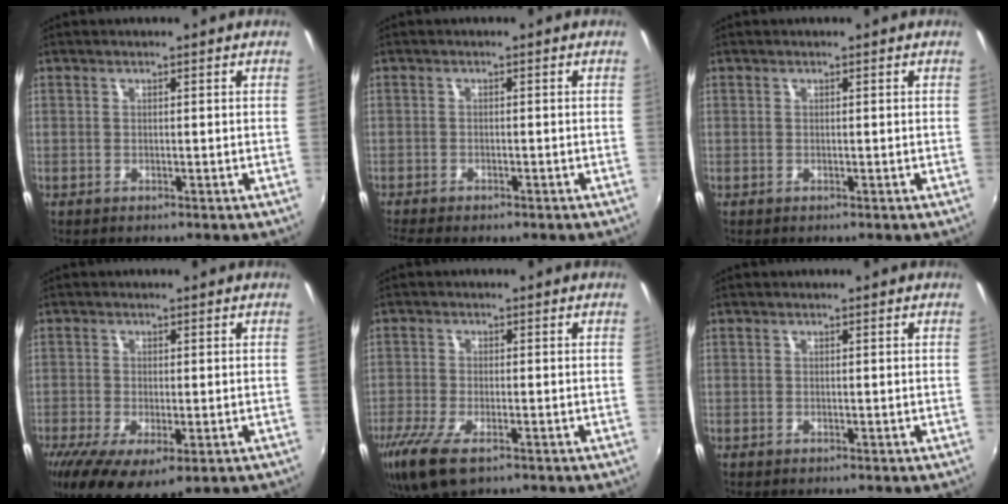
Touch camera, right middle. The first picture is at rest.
{"total": 5.5, "force": [-4.5, 1.2, 2.9], "torque": [-0.072, -0.029, -0.075]}
{"total": 0.0}
{"total": 10.4, "force": [-5.1, 3.9, 8.2], "torque": [-0.165, -0.050, -0.081]}
{"total": 8.9, "force": [-5.4, 2.9, 6.5], "torque": [-0.151, -0.038, -0.101]}
{"total": 0.0}